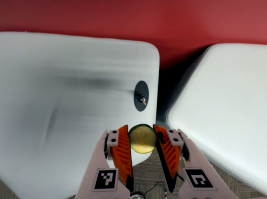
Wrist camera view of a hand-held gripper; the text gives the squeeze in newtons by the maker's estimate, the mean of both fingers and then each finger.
{"total": 11.1, "left": 11.1, "right": 11.1}